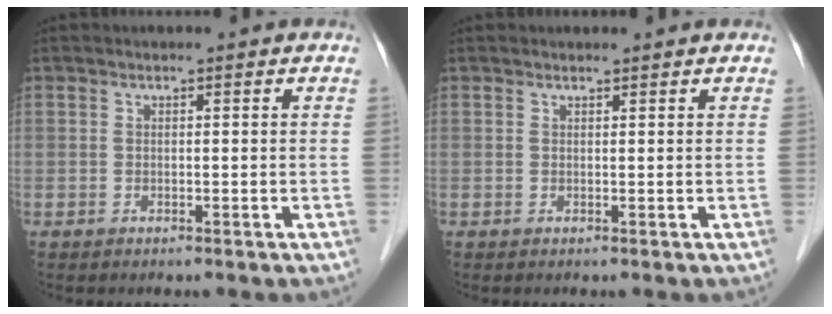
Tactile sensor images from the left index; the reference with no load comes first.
{"total": 0.8, "force": [0.8, 0.0, 0.1], "torque": [-0.010, 0.006, 0.013]}